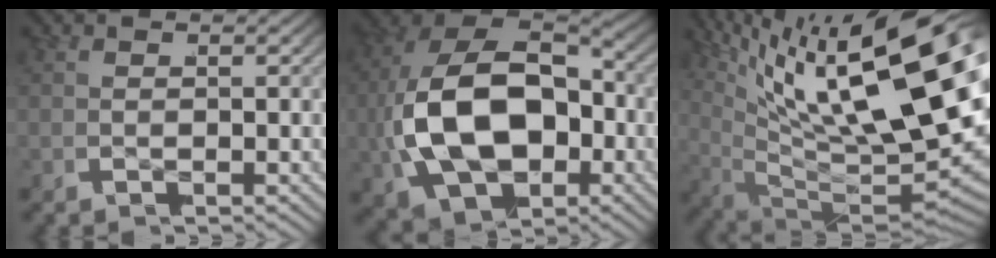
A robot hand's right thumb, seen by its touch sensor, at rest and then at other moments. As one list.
[{"total": 17.8, "force": [-1.1, 12.1, 13.0], "torque": [-0.314, -0.056, 0.012]}, {"total": 20.3, "force": [3.6, 10.8, 16.8], "torque": [-0.285, -0.034, 0.075]}]